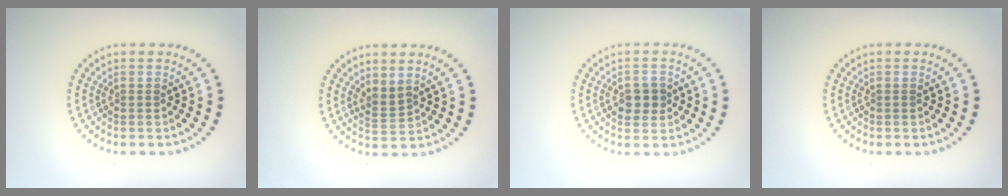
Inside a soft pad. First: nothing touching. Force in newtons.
{"total": 1.8, "press": 1.3, "slide": 1.3}
{"total": 2.2, "press": 2.2, "slide": 0.3}
{"total": 0.0}